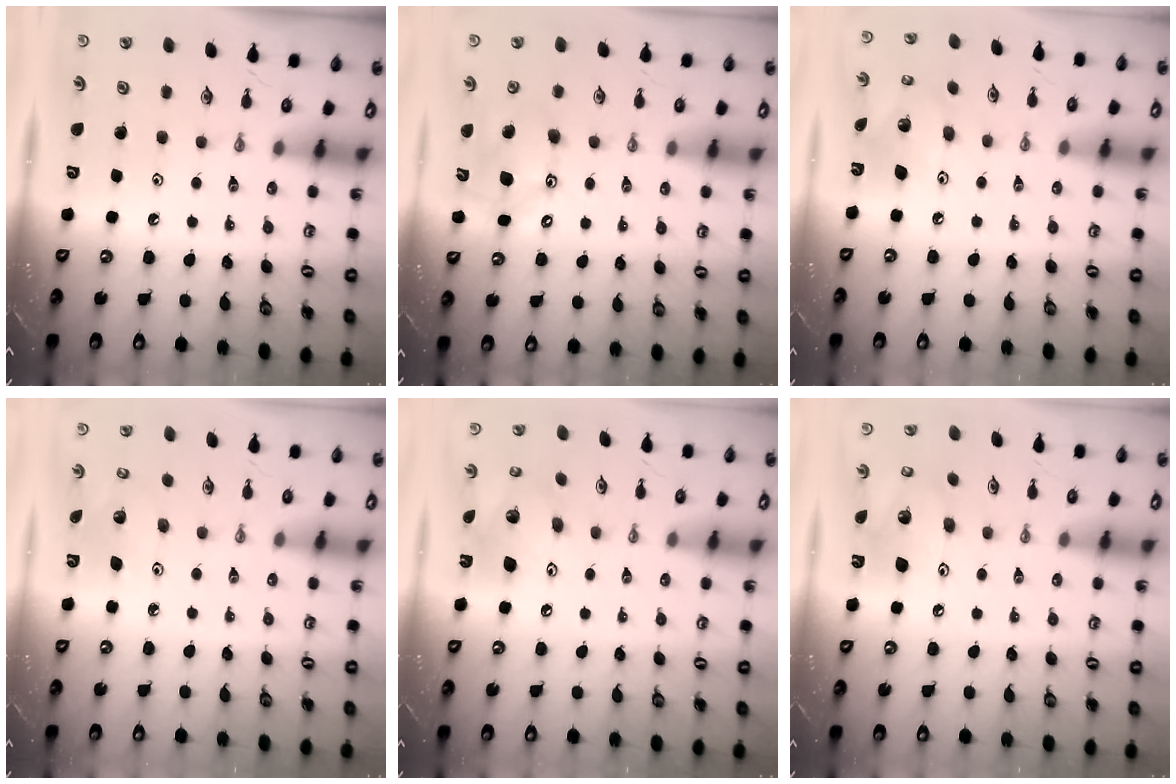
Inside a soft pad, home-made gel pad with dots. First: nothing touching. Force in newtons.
{"total": 11.6, "press": 11.2, "slide": 2.8}
{"total": 9.2, "press": 9.2, "slide": 0.7}
{"total": 2.4, "press": 2.4, "slide": 0.1}
{"total": 15.6, "press": 15.3, "slide": 2.8}
{"total": 14.8, "press": 14.5, "slide": 3.0}